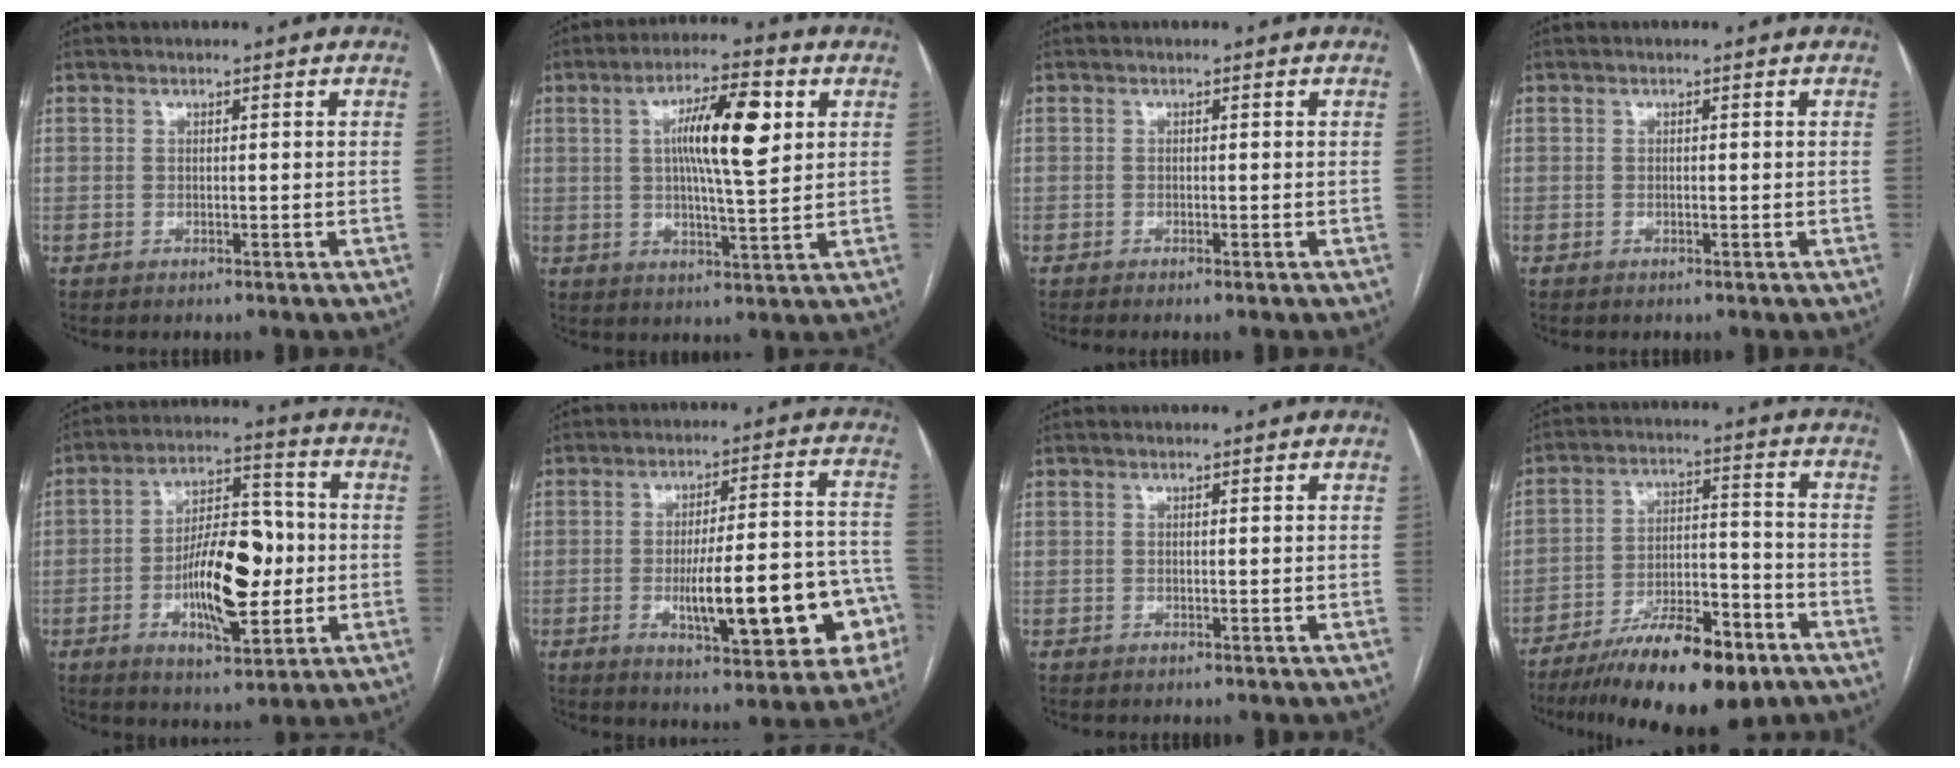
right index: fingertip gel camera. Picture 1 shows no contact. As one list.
[{"total": 11.2, "force": [2.9, 1.7, 10.6], "torque": [-0.180, 0.011, 0.046]}, {"total": 0.9, "force": [-0.6, -0.1, 0.7], "torque": [-0.015, -0.001, -0.013]}, {"total": 0.0}, {"total": 13.9, "force": [-2.1, 4.9, 12.8], "torque": [-0.223, 0.016, -0.030]}, {"total": 17.8, "force": [-5.2, 4.0, 16.5], "torque": [-0.189, 0.030, -0.055]}, {"total": 0.0}, {"total": 16.7, "force": [-11.2, 4.6, 11.5], "torque": [-0.174, 0.004, -0.184]}]